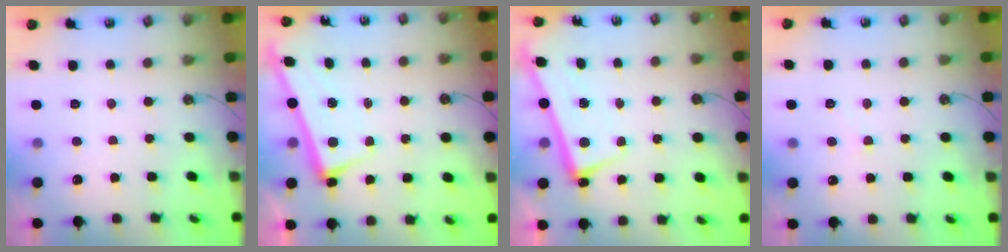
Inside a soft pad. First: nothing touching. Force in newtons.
{"total": 2.5, "press": 2.5, "slide": 0.3}
{"total": 2.6, "press": 2.5, "slide": 0.8}
{"total": 0.5, "press": 0.2, "slide": 0.5}